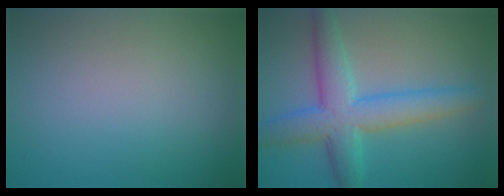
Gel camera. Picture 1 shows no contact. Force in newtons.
{"total": 6.5, "press": 6.5, "slide": 0.1}